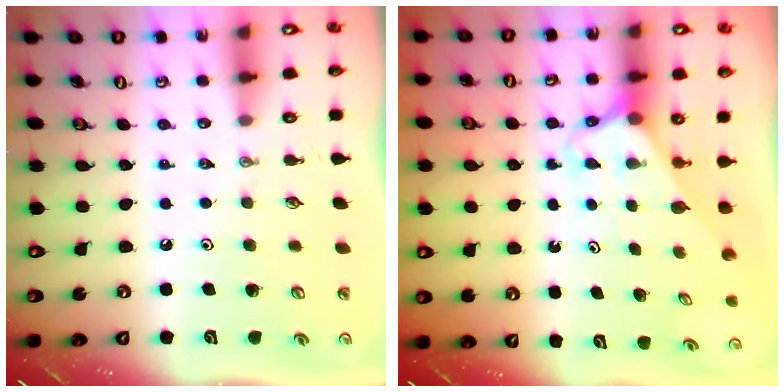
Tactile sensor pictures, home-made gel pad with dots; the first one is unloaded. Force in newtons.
{"total": 2.5, "press": 2.5, "slide": 0.3}